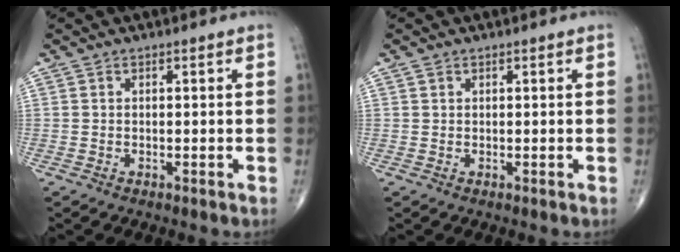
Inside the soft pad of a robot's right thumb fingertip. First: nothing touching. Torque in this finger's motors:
{"motor_torque": [-0.38, 0.17, -0.11, -0.03, 0.04]}